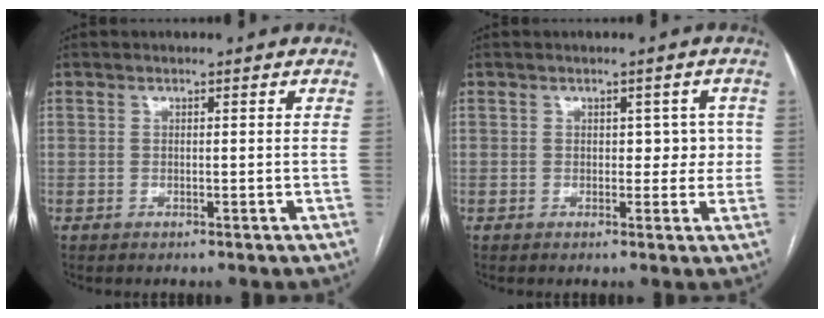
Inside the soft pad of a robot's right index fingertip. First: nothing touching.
{"total": 3.3, "force": [0.3, 2.3, 2.4], "torque": [-0.016, 0.014, 0.004]}